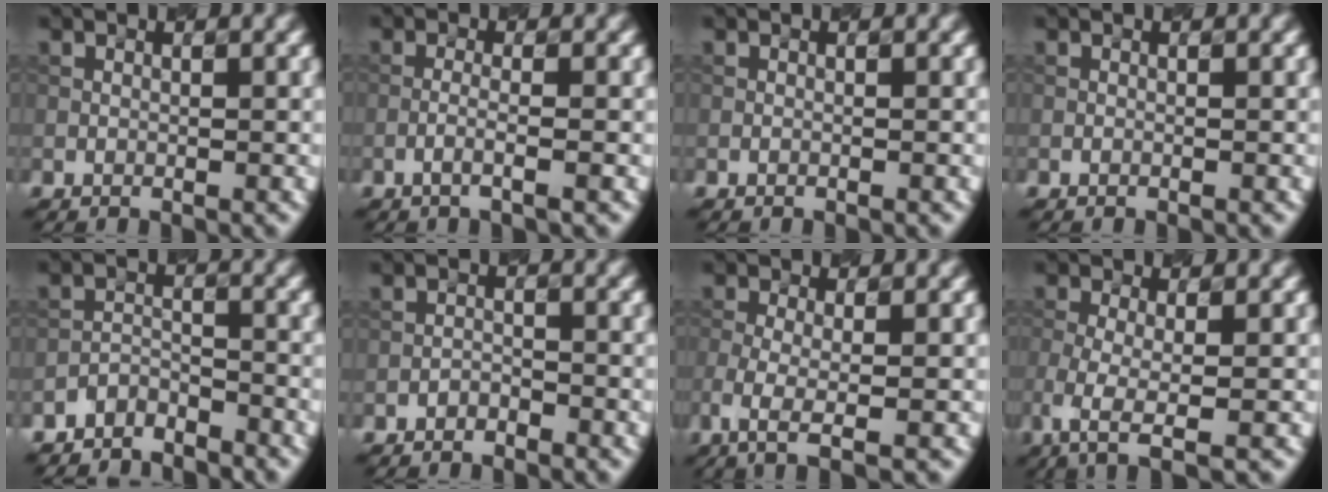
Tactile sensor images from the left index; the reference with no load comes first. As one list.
[{"total": 1.5, "force": [-0.8, 0.2, 1.3], "torque": [-0.022, 0.012, -0.021]}, {"total": 0.0}, {"total": 0.0}, {"total": 3.0, "force": [-2.9, 0.6, -0.1], "torque": [0.002, 0.004, -0.063]}, {"total": 1.1, "force": [-1.0, 0.3, 0.1], "torque": [-0.003, 0.005, -0.020]}, {"total": 3.7, "force": [-1.6, 1.2, 3.1], "torque": [-0.068, -0.005, -0.035]}, {"total": 4.1, "force": [-1.8, 1.3, 3.4], "torque": [-0.074, -0.004, -0.039]}]